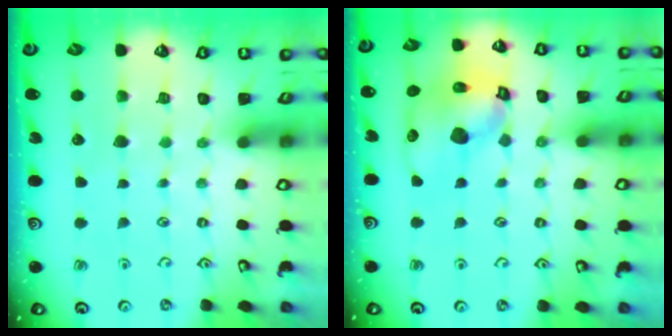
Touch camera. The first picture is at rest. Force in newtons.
{"total": 17.5, "press": 17.3, "slide": 2.6}